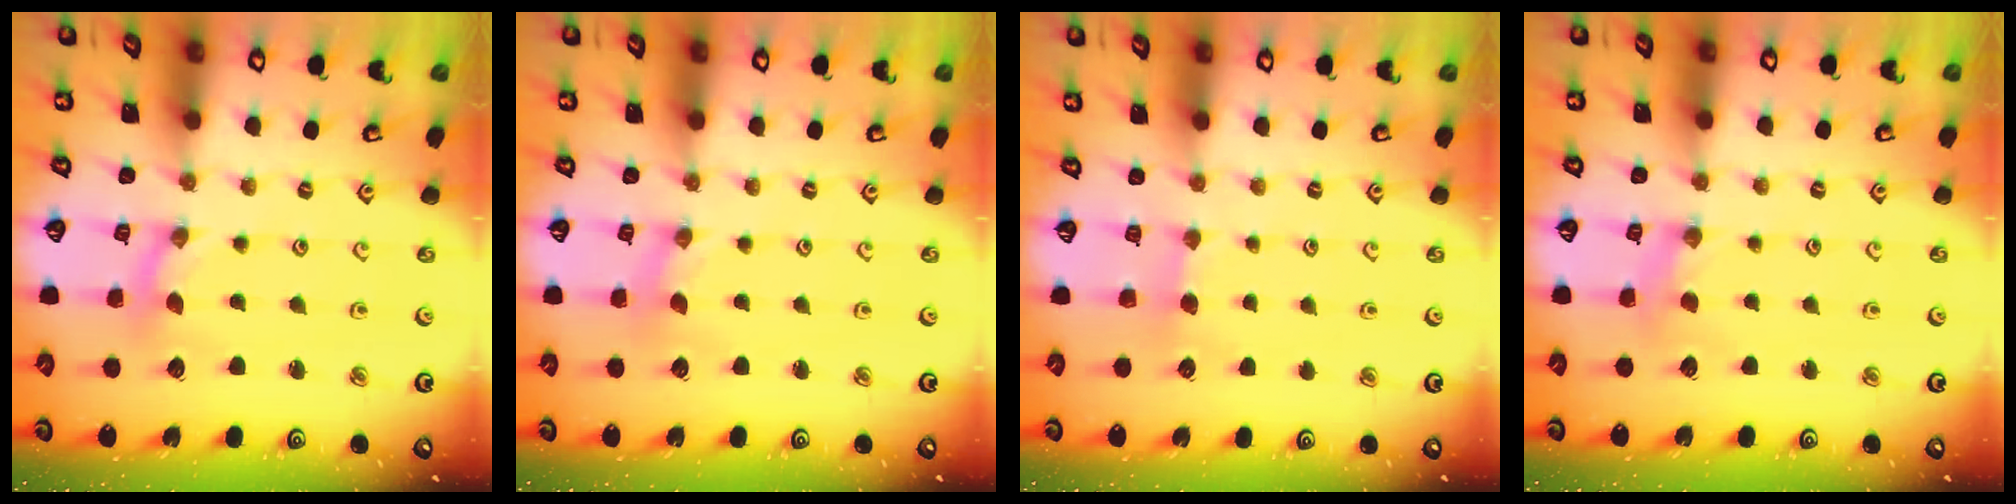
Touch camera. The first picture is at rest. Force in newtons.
{"total": 0.0}
{"total": 2.7, "press": 2.6, "slide": 0.4}
{"total": 2.1, "press": 2.1, "slide": 0.4}